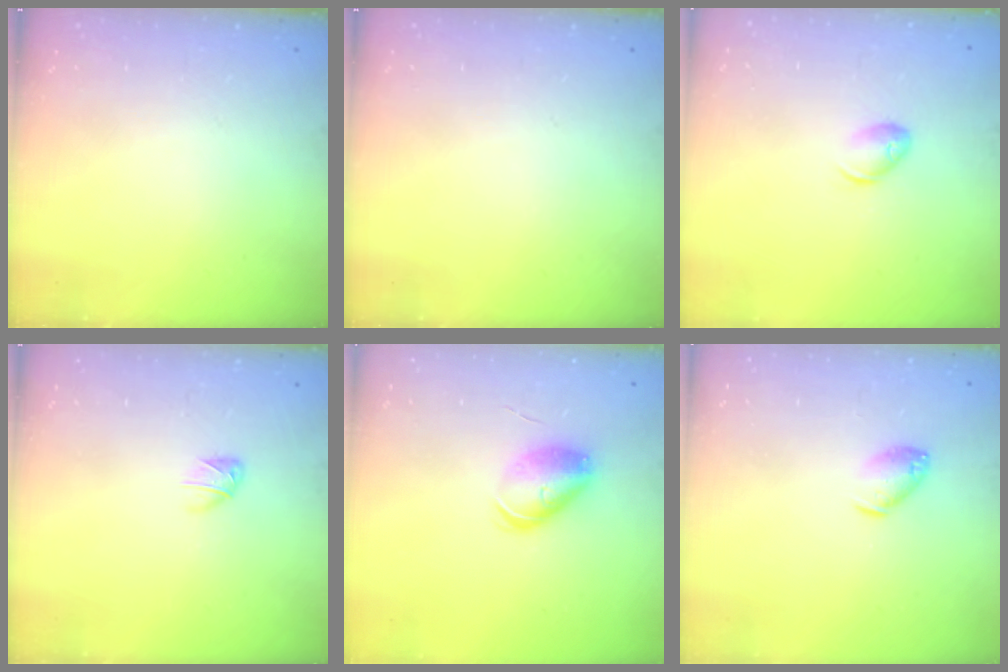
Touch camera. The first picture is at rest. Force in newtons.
{"total": 0.0}
{"total": 7.0, "press": 7.0, "slide": 1.0}
{"total": 3.6, "press": 3.5, "slide": 0.8}
{"total": 8.6, "press": 8.5, "slide": 1.0}
{"total": 6.8, "press": 6.8, "slide": 1.1}